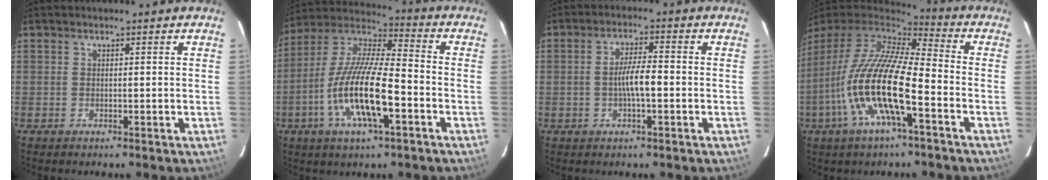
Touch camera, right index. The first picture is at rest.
{"total": 17.0, "force": [-6.0, 4.5, 15.3], "torque": [-0.305, -0.012, -0.118]}
{"total": 5.0, "force": [-1.1, 0.8, 4.8], "torque": [-0.087, 0.003, -0.018]}
{"total": 19.3, "force": [-7.2, 4.6, 17.3], "torque": [-0.323, -0.035, -0.144]}